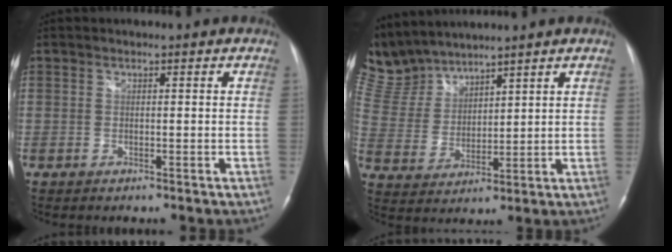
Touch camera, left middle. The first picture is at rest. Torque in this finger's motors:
{"motor_torque": [0.30, -1.09, -0.04, -0.07]}